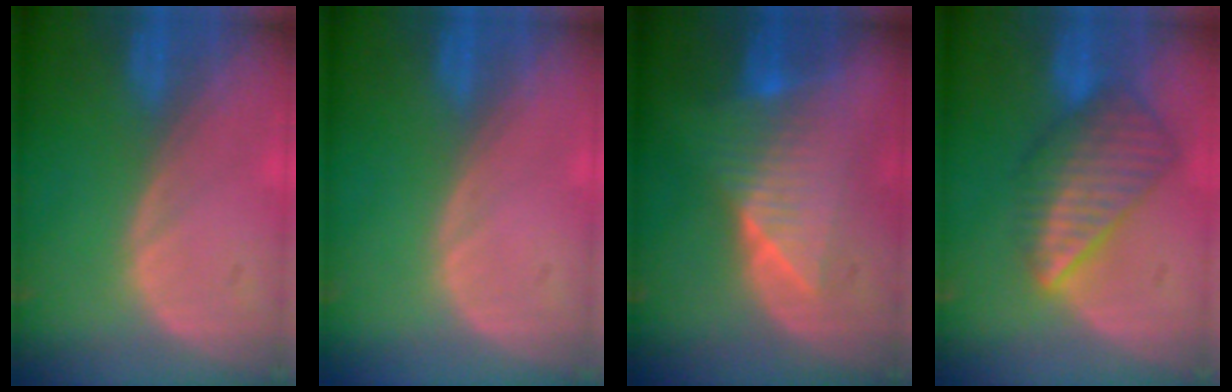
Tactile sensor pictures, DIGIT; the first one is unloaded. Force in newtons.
{"total": 0.0}
{"total": 7.4, "press": 7.2, "slide": 1.6}
{"total": 8.7, "press": 7.6, "slide": 4.1}